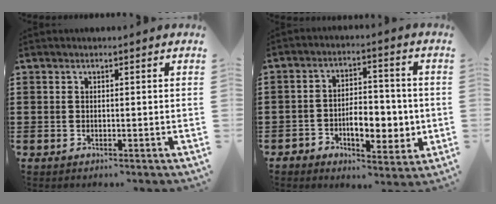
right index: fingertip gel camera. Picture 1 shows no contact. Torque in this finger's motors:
{"motor_torque": [1.60, -0.54, 0.33, 0.12]}